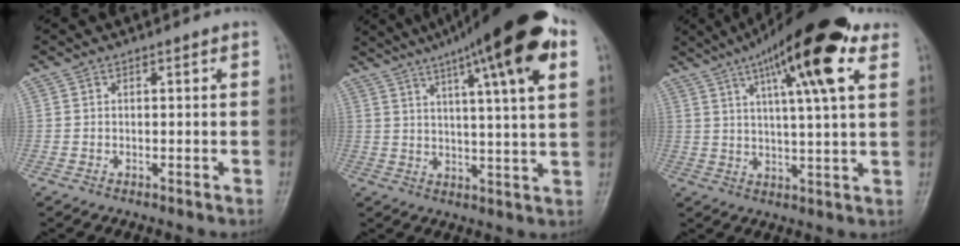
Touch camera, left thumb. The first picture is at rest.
{"total": 20.9, "force": [11.1, 3.2, 17.4], "torque": [-0.258, -0.004, 0.157]}
{"total": 18.5, "force": [9.5, 3.8, 15.4], "torque": [-0.228, -0.015, 0.145]}